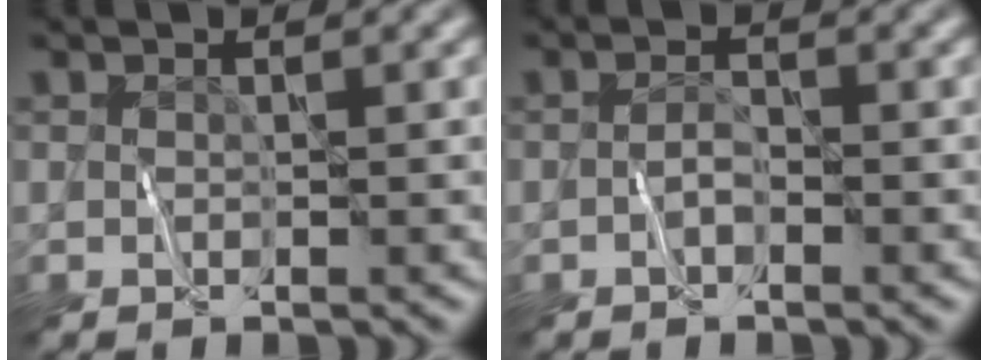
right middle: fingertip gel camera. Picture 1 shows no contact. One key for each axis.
{"total": 1.0, "fx": -0.5, "fy": 0.4, "fz": 0.8, "tx": -0.017, "ty": 0.006, "tz": -0.012}